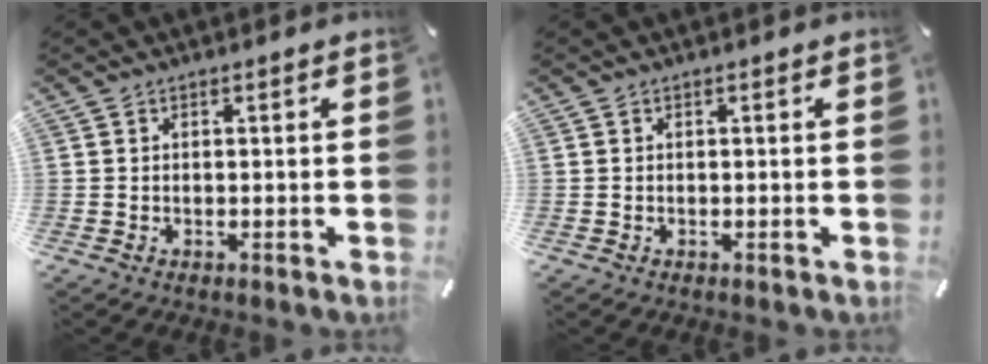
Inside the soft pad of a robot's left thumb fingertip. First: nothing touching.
{"total": 0.0}